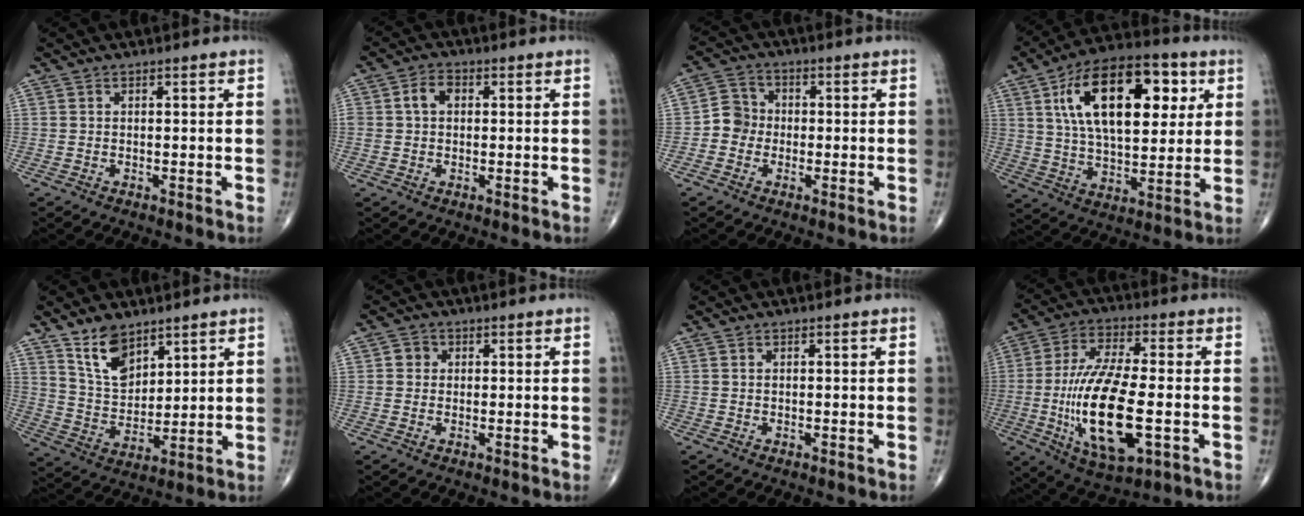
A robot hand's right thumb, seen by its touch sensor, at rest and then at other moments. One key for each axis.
{"total": 4.0, "fx": 0.6, "fy": 2.8, "fz": 2.7, "tx": -0.050, "ty": 0.014, "tz": 0.010}
{"total": 5.0, "fx": -1.1, "fy": 4.6, "fz": 1.6, "tx": -0.005, "ty": 0.016, "tz": -0.034}
{"total": 22.4, "fx": 7.1, "fy": 11.3, "fz": 18.0, "tx": -0.265, "ty": -0.006, "tz": 0.113}
{"total": 9.4, "fx": 6.3, "fy": 5.0, "fz": 4.9, "tx": -0.071, "ty": -0.043, "tz": 0.128}
{"total": 2.1, "fx": 0.3, "fy": 2.0, "fz": 0.7, "tx": 0.001, "ty": 0.004, "tz": -0.001}
{"total": 0.0}
{"total": 19.5, "fx": -3.7, "fy": 7.0, "fz": 17.8, "tx": -0.355, "ty": 0.001, "tz": -0.055}